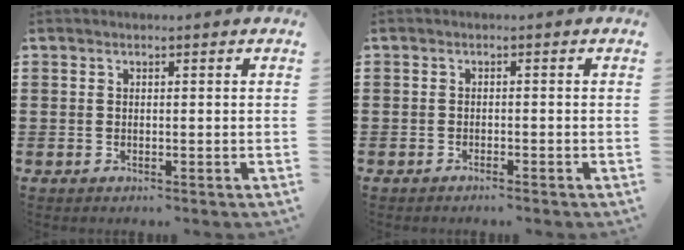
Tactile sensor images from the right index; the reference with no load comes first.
{"total": 0.9, "force": [-0.9, 0.0, 0.2], "torque": [-0.006, -0.001, -0.019]}